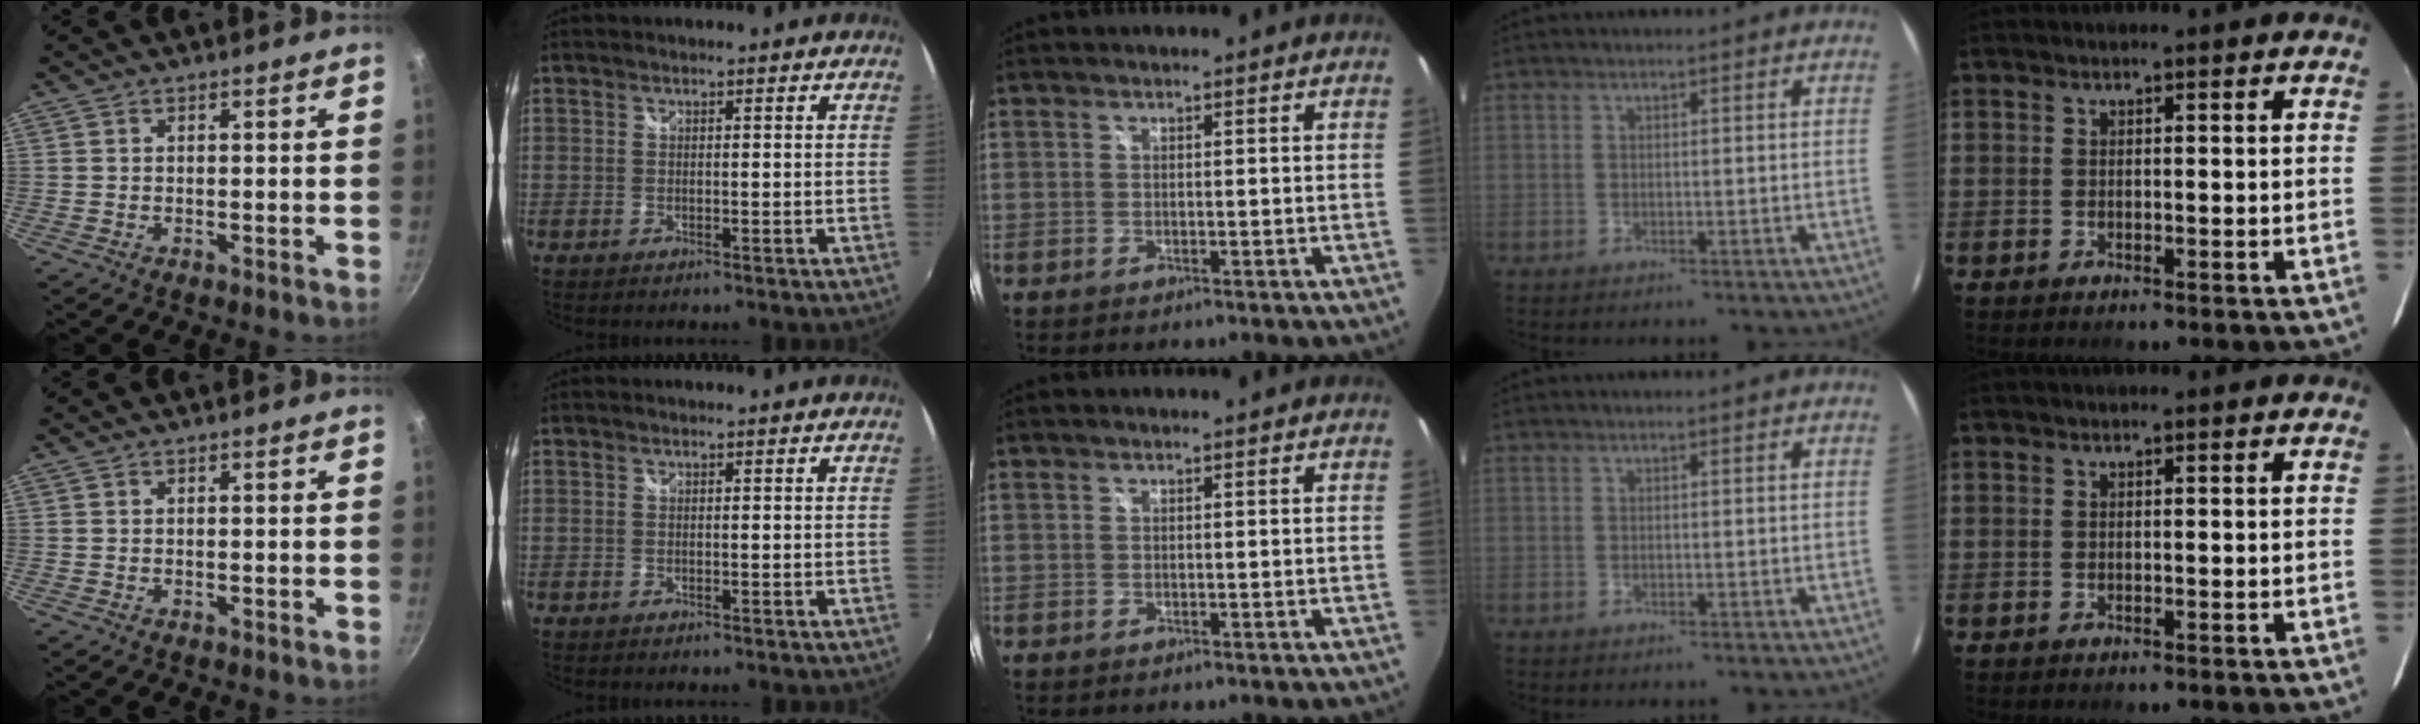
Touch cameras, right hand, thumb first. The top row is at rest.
{}